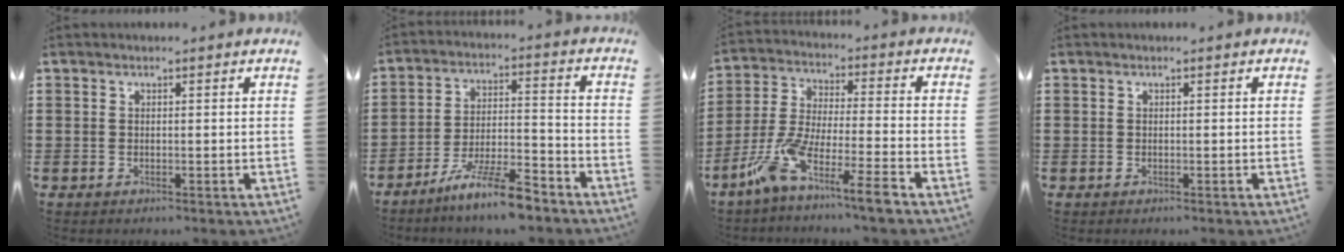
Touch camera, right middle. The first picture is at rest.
{"total": 9.3, "force": [-7.4, 0.8, 5.6], "torque": [-0.111, 0.002, -0.141]}
{"total": 9.3, "force": [-7.2, 0.1, 5.9], "torque": [-0.138, -0.012, -0.148]}
{"total": 0.0}